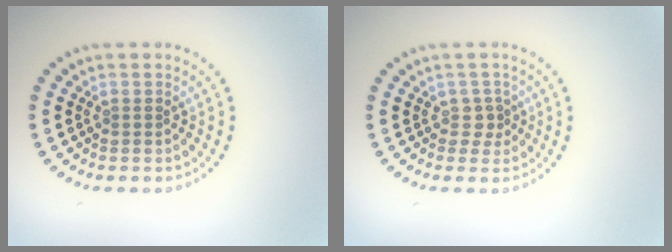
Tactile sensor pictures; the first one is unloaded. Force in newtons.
{"total": 1.3, "press": 1.1, "slide": 0.7}